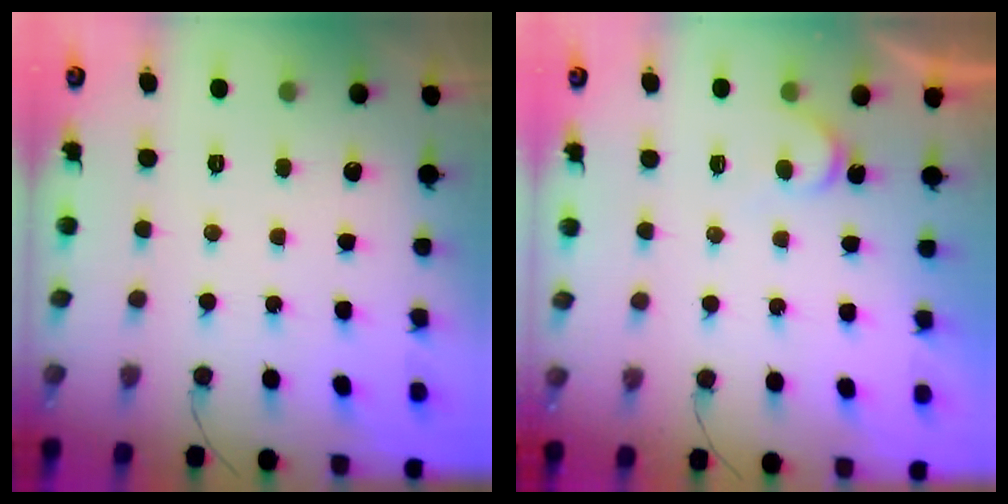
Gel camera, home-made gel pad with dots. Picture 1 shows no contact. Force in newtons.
{"total": 4.5, "press": 4.5, "slide": 0.4}